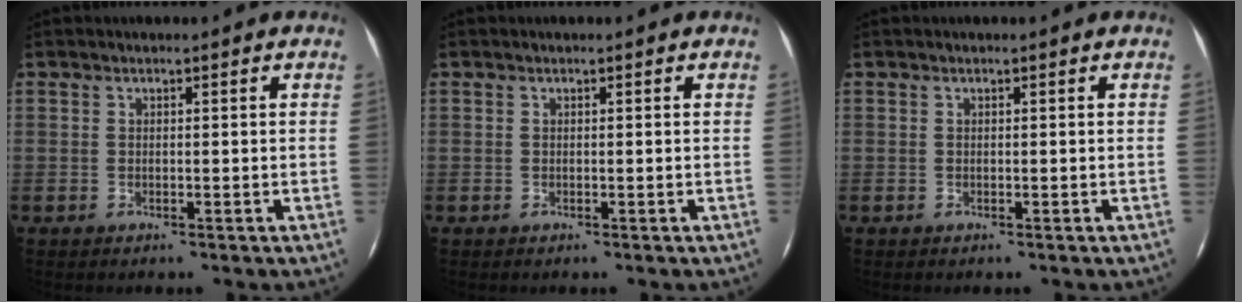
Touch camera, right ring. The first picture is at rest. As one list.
[{"total": 0.0}, {"total": 0.0}]